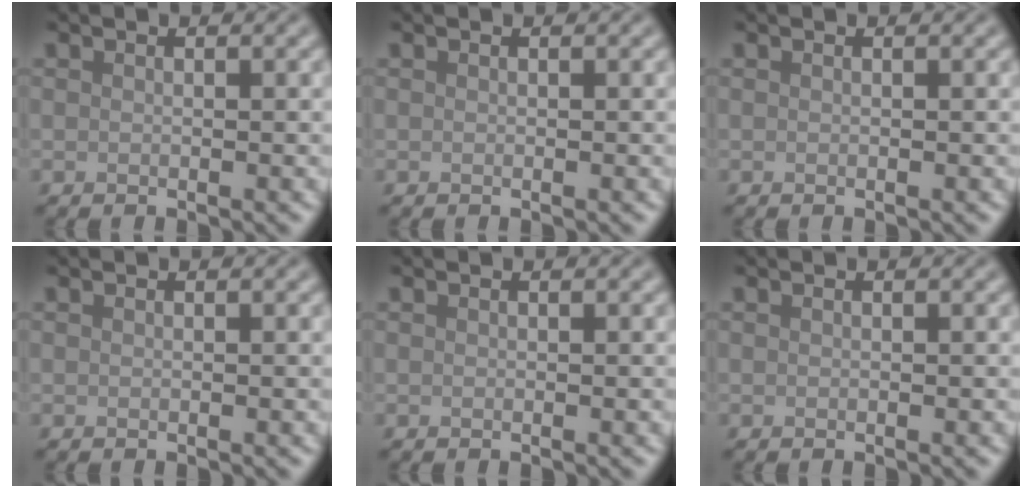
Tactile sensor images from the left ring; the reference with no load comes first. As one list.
[{"total": 0.0}, {"total": 0.0}, {"total": 0.0}, {"total": 0.0}, {"total": 0.0}]